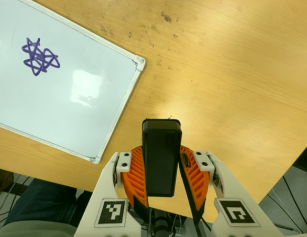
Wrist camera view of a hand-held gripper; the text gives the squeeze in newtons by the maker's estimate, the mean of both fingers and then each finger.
{"total": 8.7, "left": 6.8, "right": 10.6}